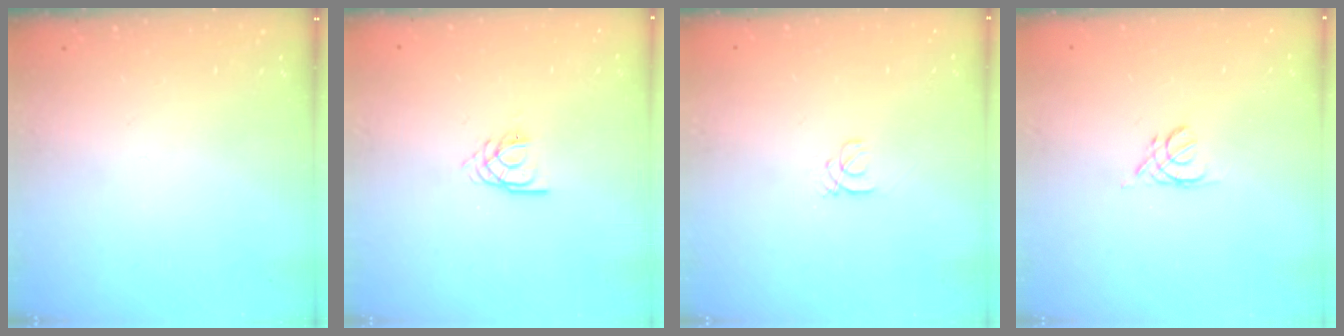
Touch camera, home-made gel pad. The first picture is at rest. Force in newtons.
{"total": 2.1, "press": 2.1, "slide": 0.3}
{"total": 1.0, "press": 1.0, "slide": 0.1}
{"total": 2.5, "press": 2.5, "slide": 0.6}